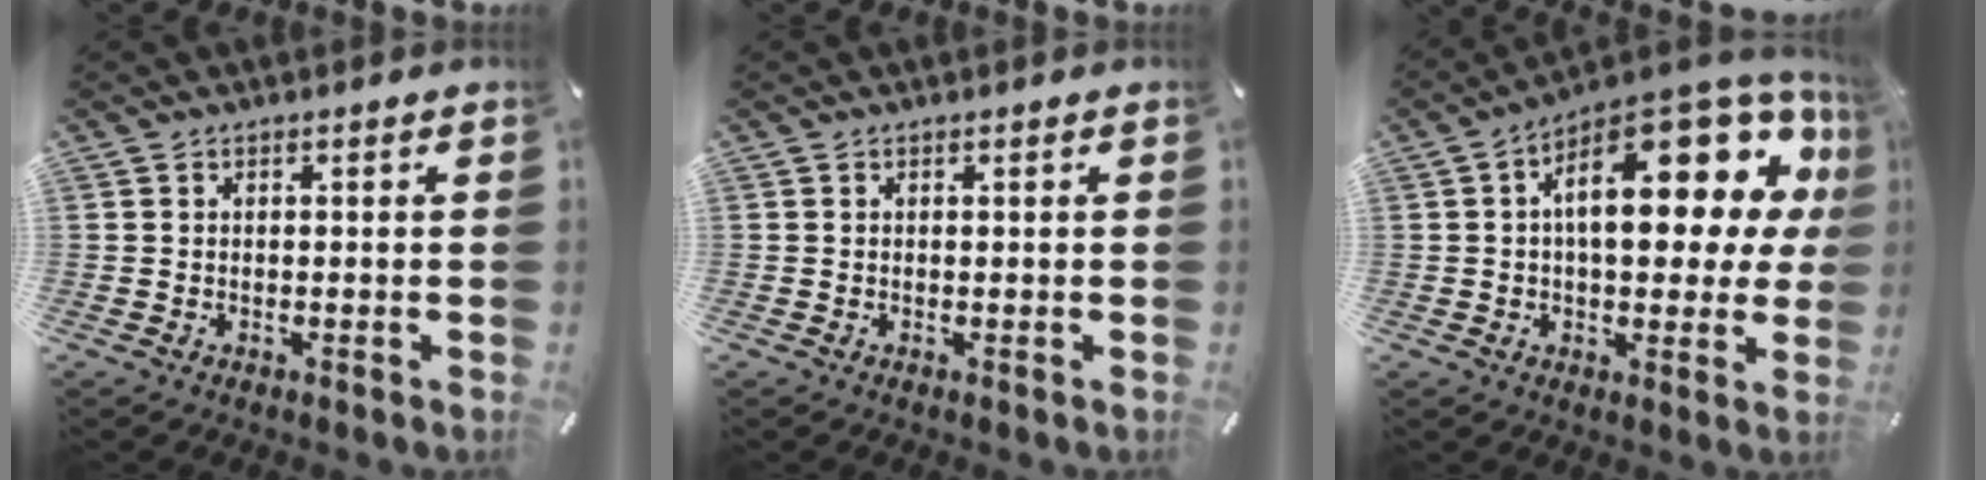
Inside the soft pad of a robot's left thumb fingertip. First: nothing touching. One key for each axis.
{"total": 0.0}
{"total": 22.3, "fx": 7.8, "fy": 10.4, "fz": 18.0, "tx": -0.246, "ty": -0.059, "tz": 0.130}